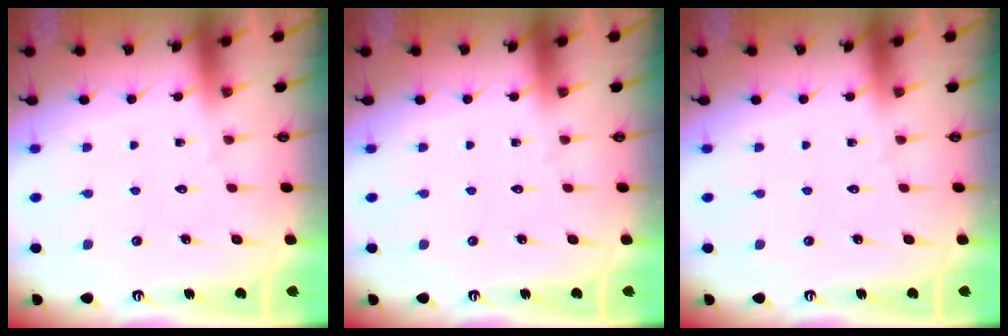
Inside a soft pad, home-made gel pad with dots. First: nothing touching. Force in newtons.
{"total": 0.0}
{"total": 0.0}